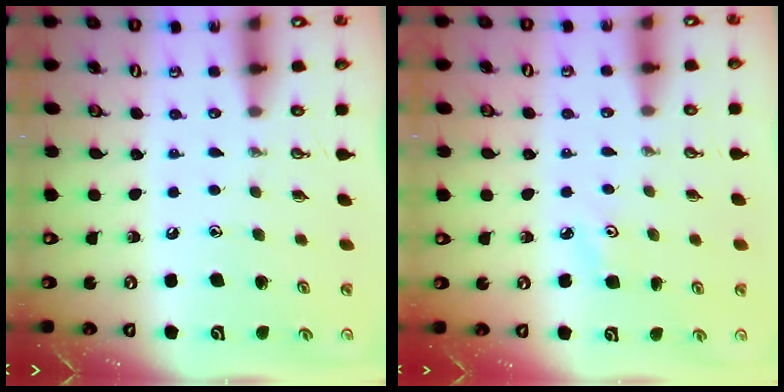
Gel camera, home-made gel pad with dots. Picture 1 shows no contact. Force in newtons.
{"total": 3.1, "press": 3.1, "slide": 0.5}